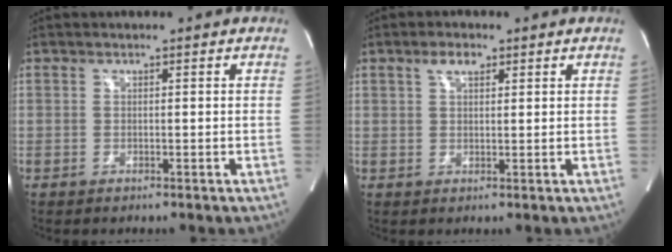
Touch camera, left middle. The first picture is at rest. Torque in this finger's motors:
{"motor_torque": [0.02, -0.05, 0.00, 0.01]}